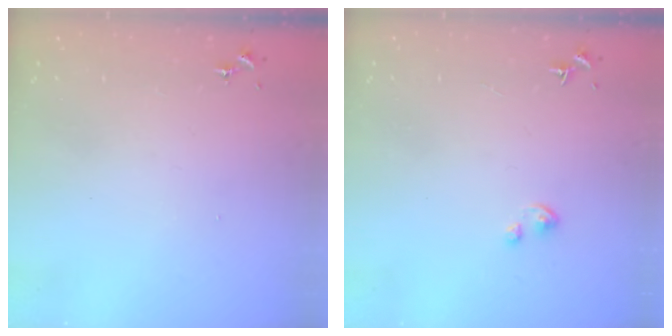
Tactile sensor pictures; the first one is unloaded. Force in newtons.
{"total": 1.8, "press": 1.8, "slide": 0.1}